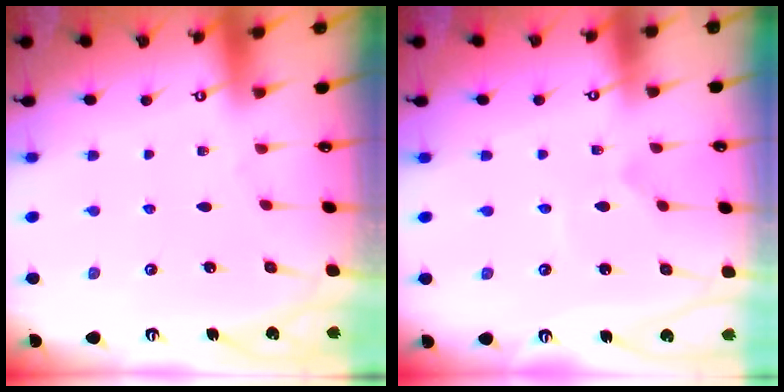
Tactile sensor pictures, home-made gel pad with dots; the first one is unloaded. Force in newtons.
{"total": 1.7, "press": 1.6, "slide": 0.1}